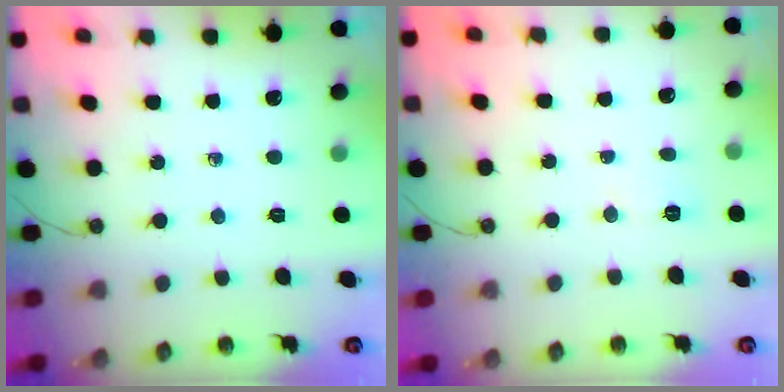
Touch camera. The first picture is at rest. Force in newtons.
{"total": 3.7, "press": 3.7, "slide": 0.5}